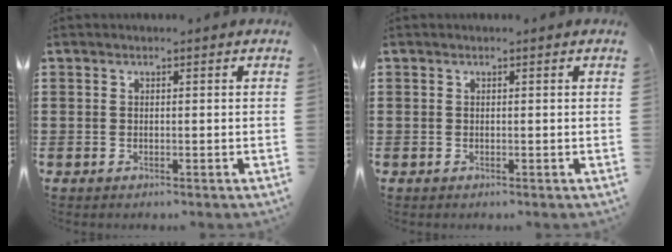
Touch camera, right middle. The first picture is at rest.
{"total": 0.0}